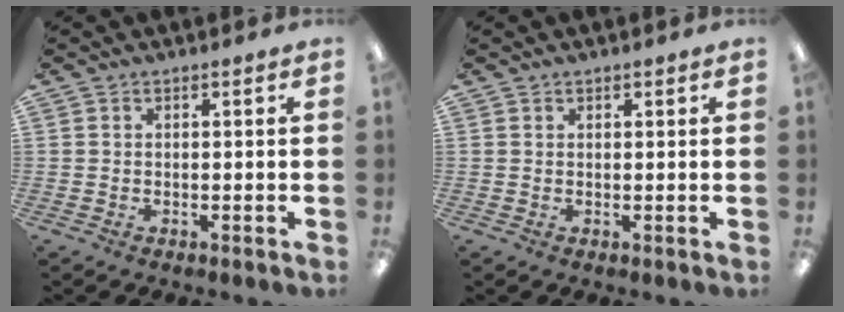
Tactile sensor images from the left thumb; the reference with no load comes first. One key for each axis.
{"total": 0.7, "fx": 0.6, "fy": 0.3, "fz": 0.3, "tx": 0.003, "ty": -0.002, "tz": 0.009}